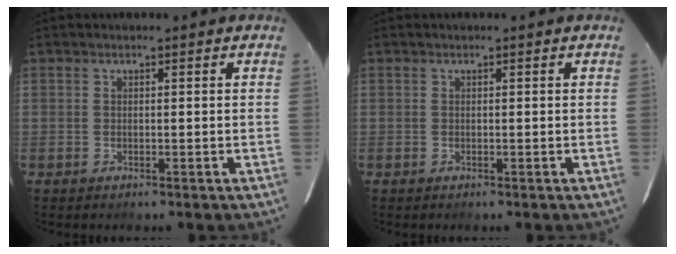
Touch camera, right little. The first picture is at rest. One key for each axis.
{"total": 0.0}